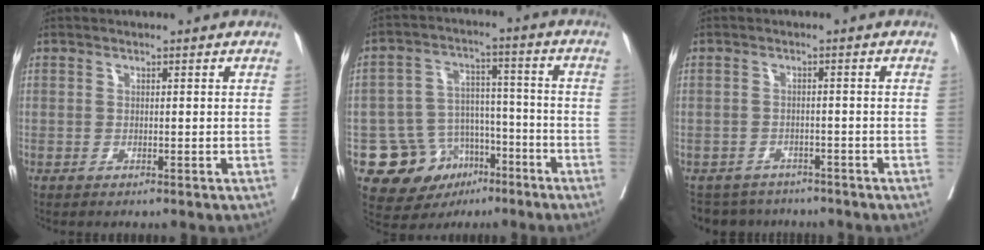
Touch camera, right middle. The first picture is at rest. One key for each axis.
{"total": 11.4, "fx": -6.1, "fy": 8.8, "fz": 4.0, "tx": -0.057, "ty": 0.039, "tz": -0.088}
{"total": 6.7, "fx": -6.1, "fy": 2.8, "fz": 0.1, "tx": 0.003, "ty": 0.002, "tz": -0.090}